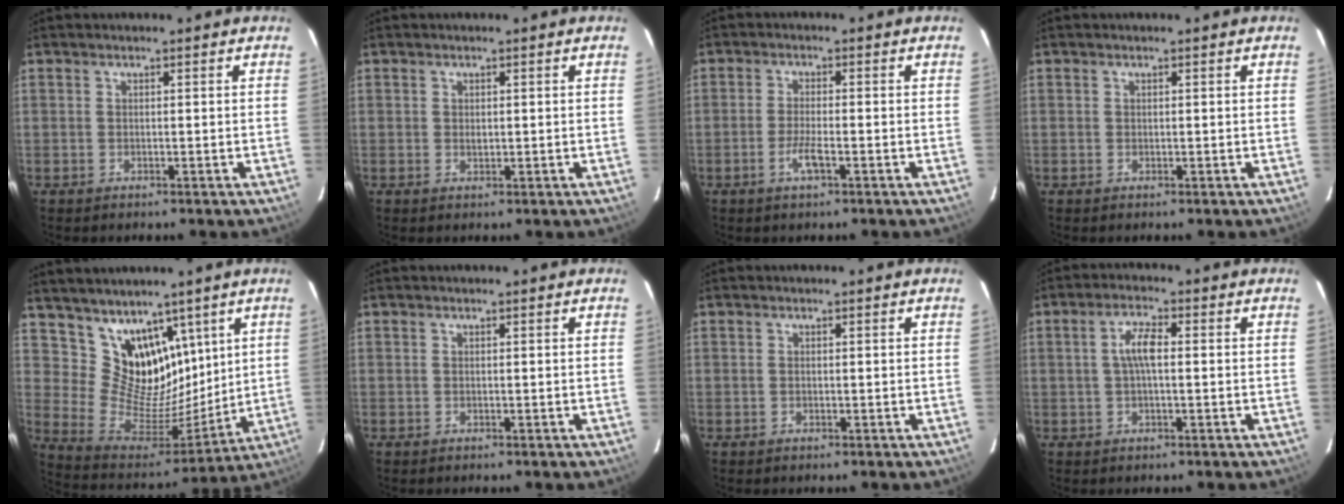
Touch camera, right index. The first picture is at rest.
{"total": 0.9, "force": [0.1, 0.7, 0.6], "torque": [-0.010, 0.001, 0.002]}
{"total": 3.6, "force": [-1.7, 0.4, 3.1], "torque": [-0.066, -0.003, -0.035]}
{"total": 0.0}
{"total": 14.5, "force": [9.1, 9.7, 5.6], "torque": [-0.099, -0.006, 0.186]}
{"total": 0.0}
{"total": 0.0}
{"total": 4.3, "force": [0.2, 1.3, 4.1], "torque": [-0.081, 0.009, 0.005]}